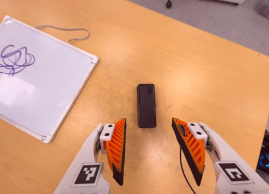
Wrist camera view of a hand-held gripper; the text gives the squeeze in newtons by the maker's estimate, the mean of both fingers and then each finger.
{"total": 0.0}